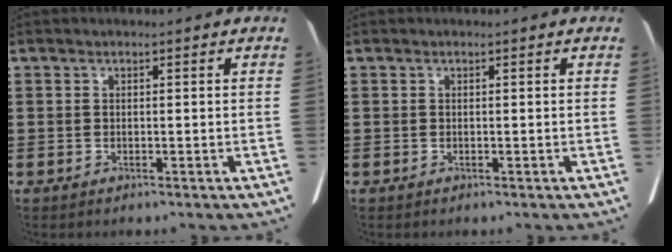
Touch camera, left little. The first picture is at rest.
{"total": 0.0}